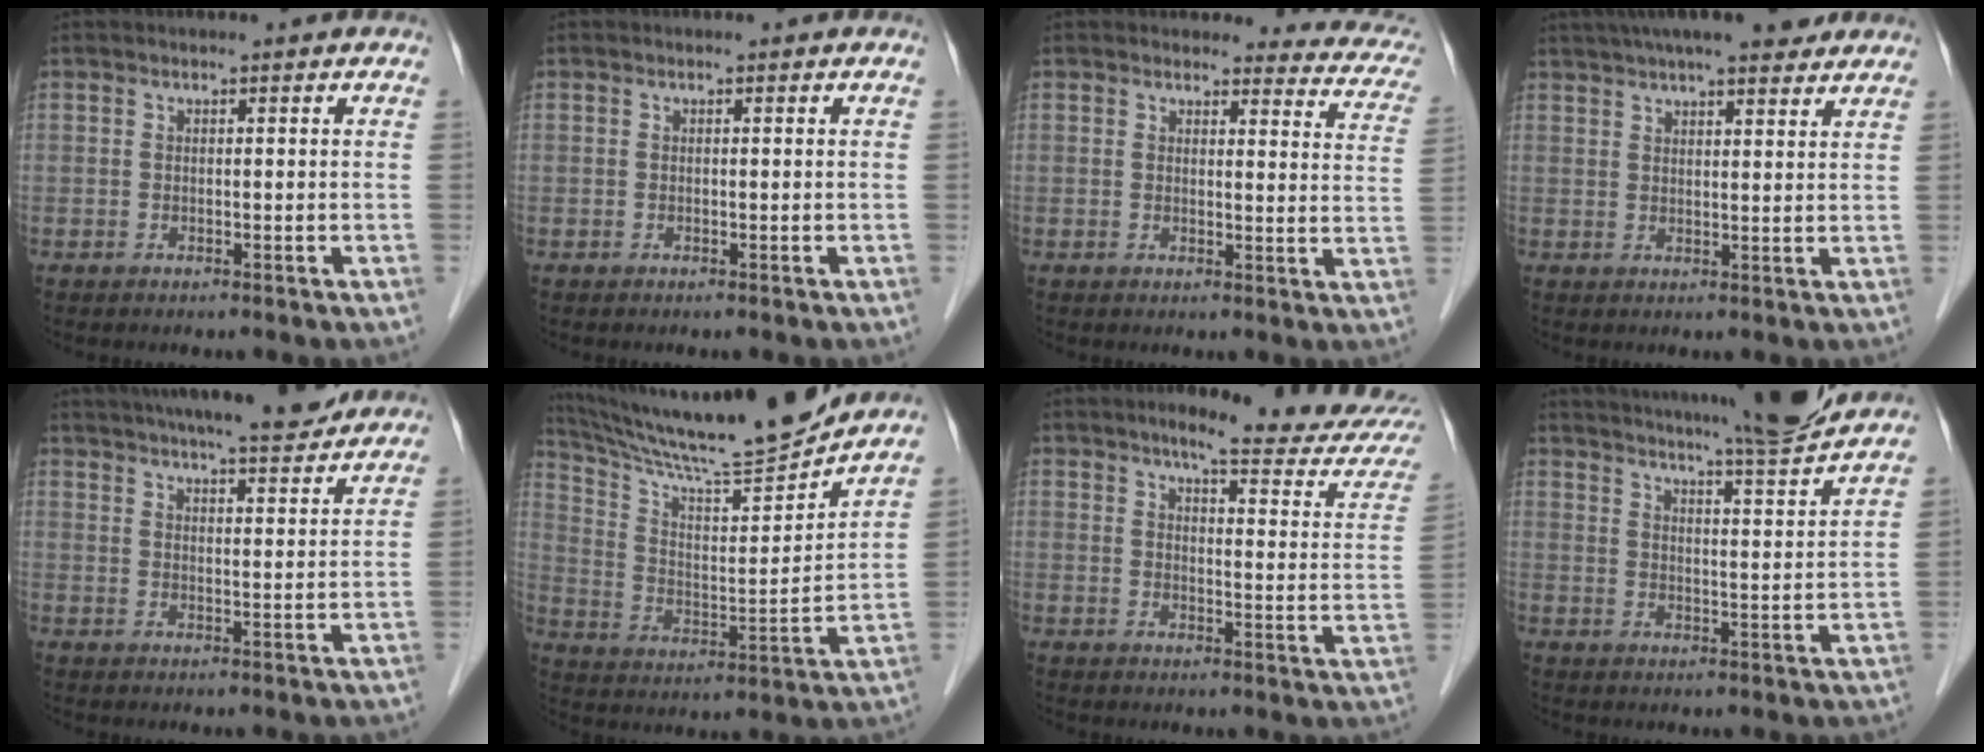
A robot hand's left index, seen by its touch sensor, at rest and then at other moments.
{"total": 0.0}
{"total": 9.7, "force": [9.6, 1.5, 0.8], "torque": [0.019, -0.066, 0.073]}
{"total": 13.7, "force": [11.4, 2.2, 7.3], "torque": [-0.118, 0.034, 0.161]}
{"total": 15.3, "force": [13.7, 1.2, 6.9], "torque": [-0.109, 0.013, 0.191]}
{"total": 17.9, "force": [16.7, -1.2, 6.1], "torque": [-0.117, -0.030, 0.273]}
{"total": 16.2, "force": [14.5, 1.5, 7.1], "torque": [-0.077, -0.043, 0.162]}
{"total": 14.9, "force": [13.7, -1.4, 5.6], "torque": [-0.097, -0.033, 0.188]}